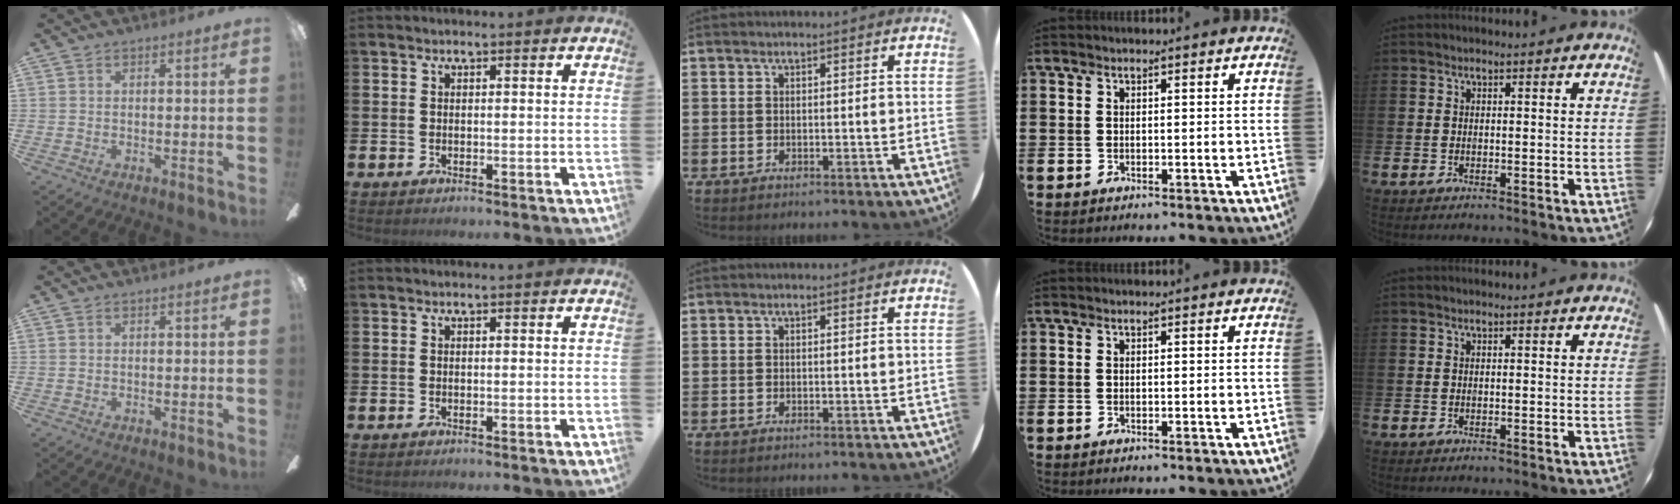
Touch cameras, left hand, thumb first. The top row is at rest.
{}